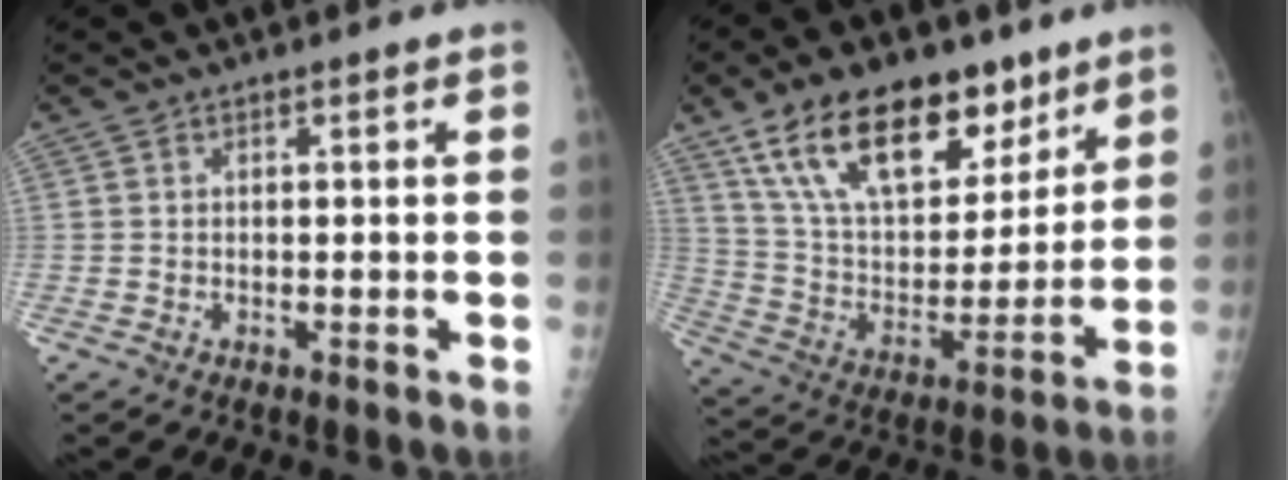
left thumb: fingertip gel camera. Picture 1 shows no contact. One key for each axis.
{"total": 23.1, "fx": 14.3, "fy": 12.0, "fz": 13.6, "tx": -0.195, "ty": -0.044, "tz": 0.257}